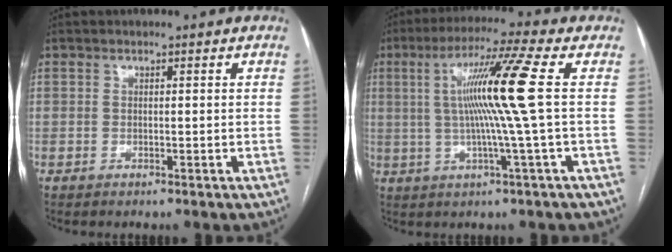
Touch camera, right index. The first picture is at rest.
{"total": 11.5, "force": [1.1, -2.5, 11.2], "torque": [-0.199, 0.008, 0.020]}